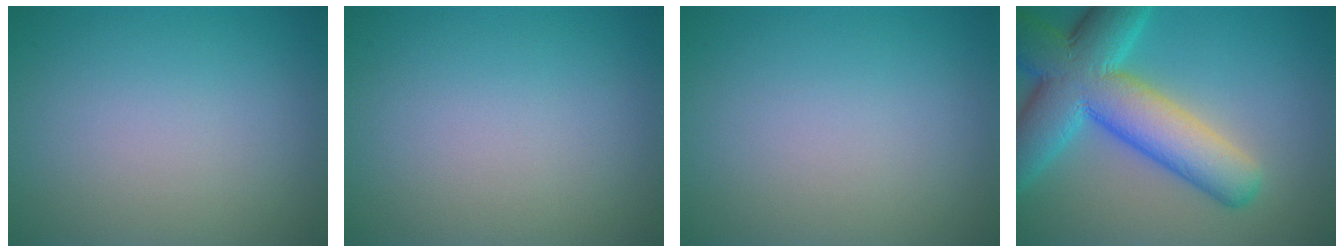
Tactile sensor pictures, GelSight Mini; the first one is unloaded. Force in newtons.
{"total": 0.0}
{"total": 0.0}
{"total": 11.1, "press": 11.1, "slide": 0.5}